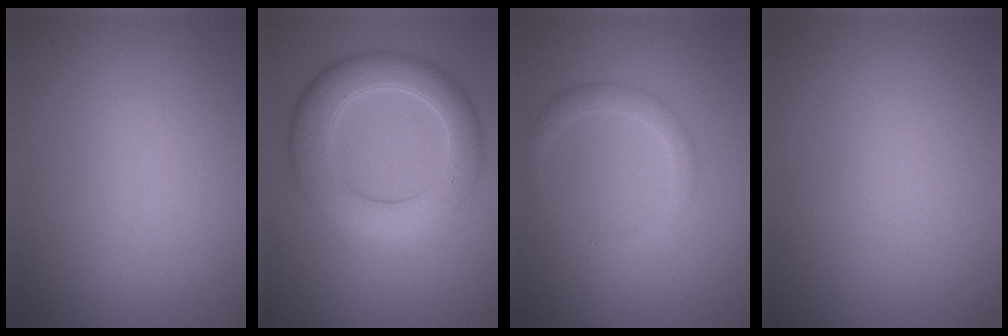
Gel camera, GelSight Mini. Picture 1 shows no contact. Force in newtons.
{"total": 6.1, "press": 6.1, "slide": 0.1}
{"total": 1.8, "press": 1.8, "slide": 0.0}
{"total": 0.0}